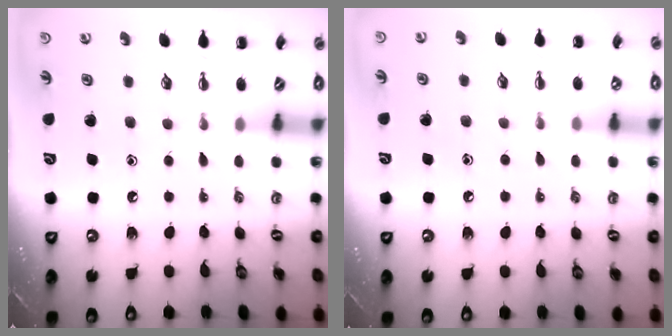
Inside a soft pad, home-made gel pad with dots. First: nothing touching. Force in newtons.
{"total": 6.7, "press": 6.4, "slide": 2.0}